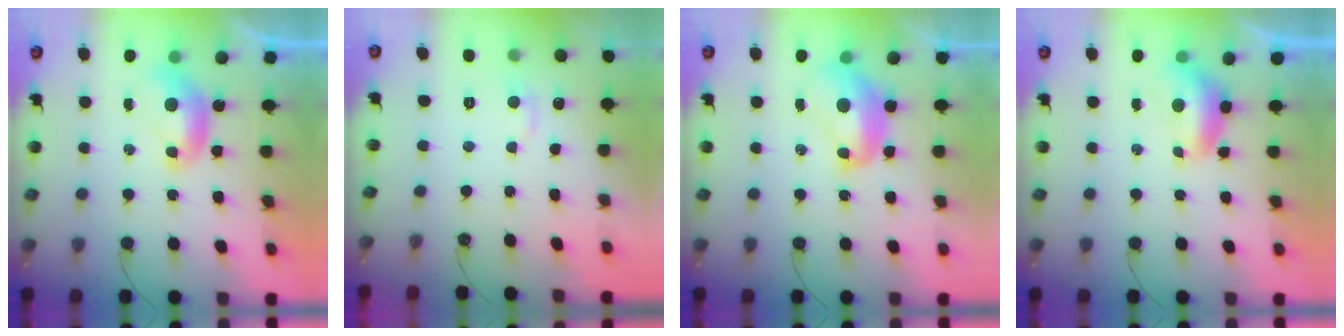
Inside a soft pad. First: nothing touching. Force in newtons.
{"total": 1.4, "press": 1.2, "slide": 0.8}
{"total": 3.0, "press": 2.9, "slide": 0.5}
{"total": 0.0}